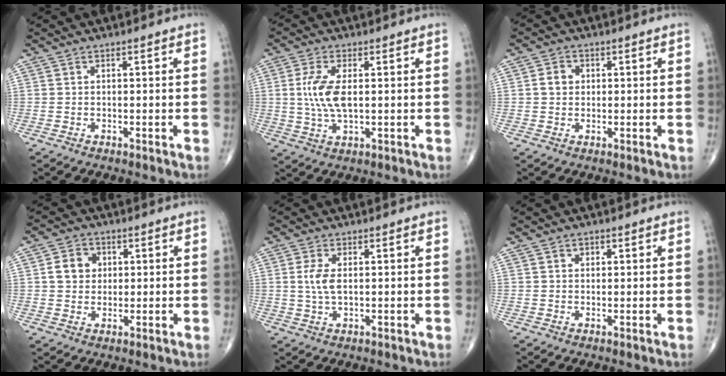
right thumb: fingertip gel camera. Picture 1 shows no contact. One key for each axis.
{"total": 7.7, "fx": 0.8, "fy": 3.3, "fz": 6.9, "tx": -0.155, "ty": -0.005, "tz": 0.018}
{"total": 3.1, "fx": 0.4, "fy": 2.7, "fz": 1.6, "tx": -0.017, "ty": 0.005, "tz": 0.004}
{"total": 5.6, "fx": 1.1, "fy": 4.8, "fz": 2.6, "tx": -0.024, "ty": 0.003, "tz": 0.014}
{"total": 6.2, "fx": 0.7, "fy": 2.9, "fz": 5.5, "tx": -0.126, "ty": -0.001, "tz": 0.015}
{"total": 1.1, "fx": 0.5, "fy": 0.9, "fz": 0.4, "tx": 0.006, "ty": -0.001, "tz": 0.005}